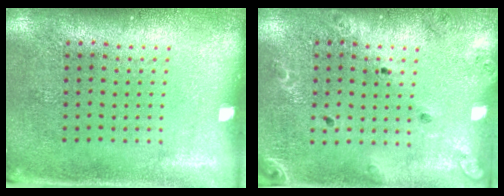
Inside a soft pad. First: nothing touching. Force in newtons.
{"total": 1.4, "press": 1.4, "slide": 0.1}